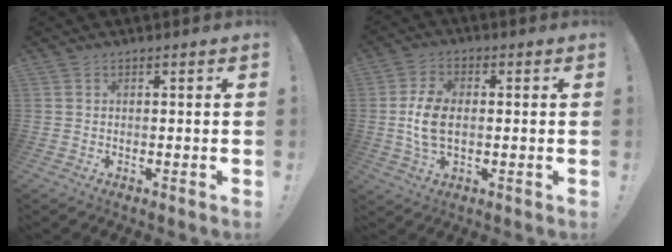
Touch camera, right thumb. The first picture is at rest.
{"total": 9.2, "force": [-0.2, 5.6, 7.4], "torque": [-0.136, -0.001, 0.000]}